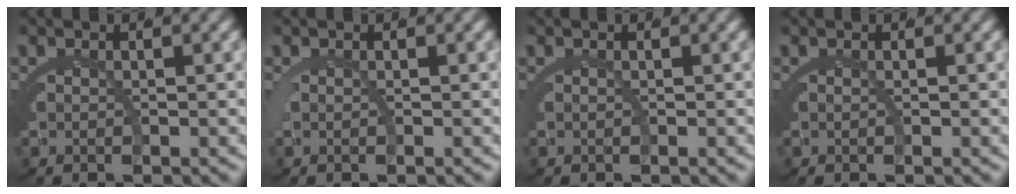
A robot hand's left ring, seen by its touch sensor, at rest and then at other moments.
{"total": 0.0}
{"total": 0.0}
{"total": 0.0}